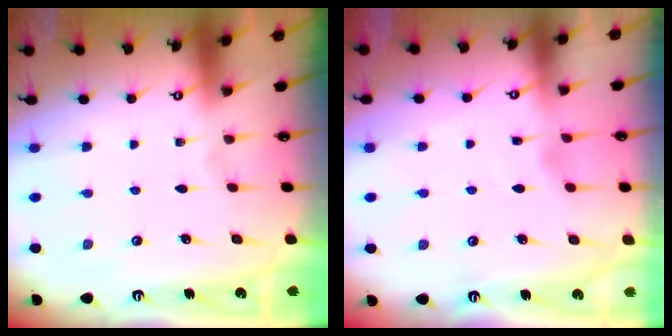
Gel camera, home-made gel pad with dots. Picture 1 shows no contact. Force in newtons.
{"total": 2.2, "press": 2.2, "slide": 0.3}